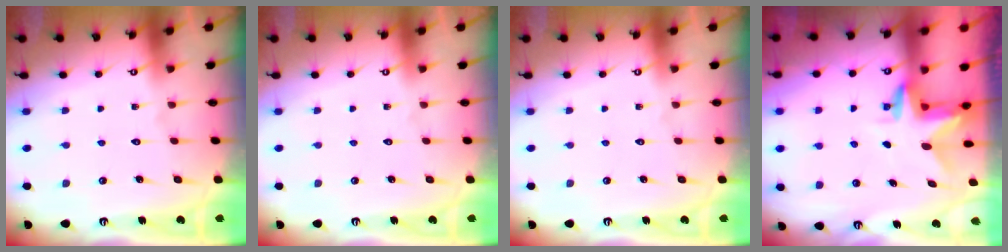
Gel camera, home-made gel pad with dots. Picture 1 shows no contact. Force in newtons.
{"total": 0.0}
{"total": 0.0}
{"total": 3.1, "press": 3.1, "slide": 0.2}